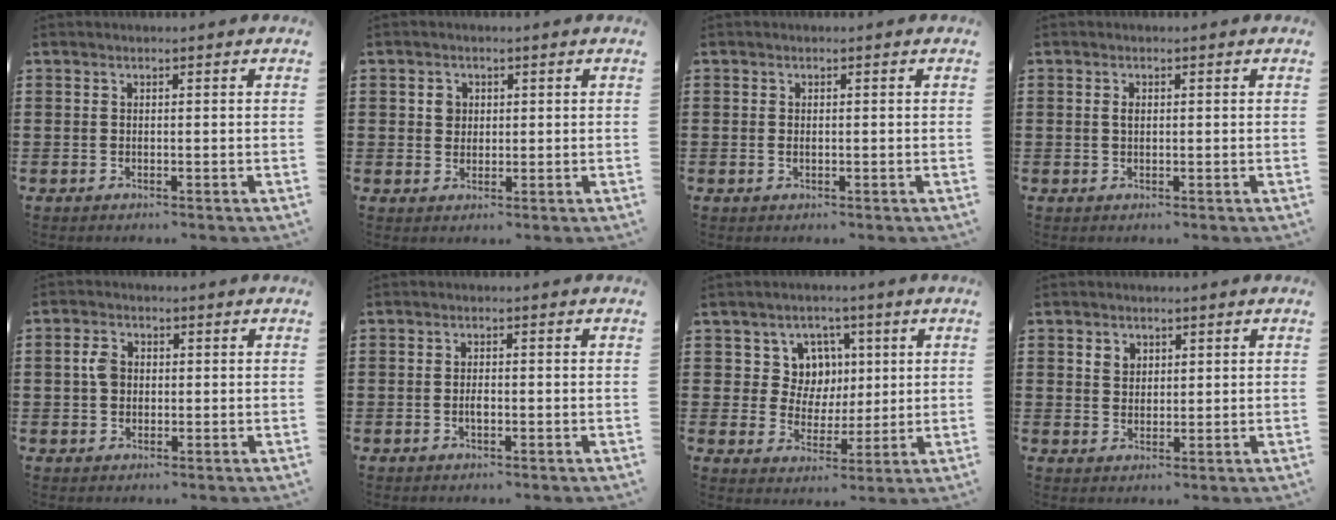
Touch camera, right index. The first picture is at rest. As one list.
[{"total": 2.3, "force": [0.6, 2.0, 0.9], "torque": [-0.025, 0.010, 0.008]}, {"total": 0.6, "force": [-0.1, 0.3, 0.5], "torque": [-0.012, -0.001, -0.002]}, {"total": 1.0, "force": [0.1, 0.4, 0.9], "torque": [-0.019, 0.002, 0.002]}, {"total": 3.0, "force": [0.2, 2.1, 2.1], "torque": [-0.053, 0.006, 0.000]}, {"total": 1.6, "force": [-0.5, 0.6, 1.4], "torque": [-0.027, -0.001, -0.008]}, {"total": 7.0, "force": [1.9, 6.3, 2.4], "torque": [-0.071, 0.014, 0.034]}, {"total": 2.0, "force": [1.2, 1.6, 0.3], "torque": [-0.011, 0.009, 0.022]}]